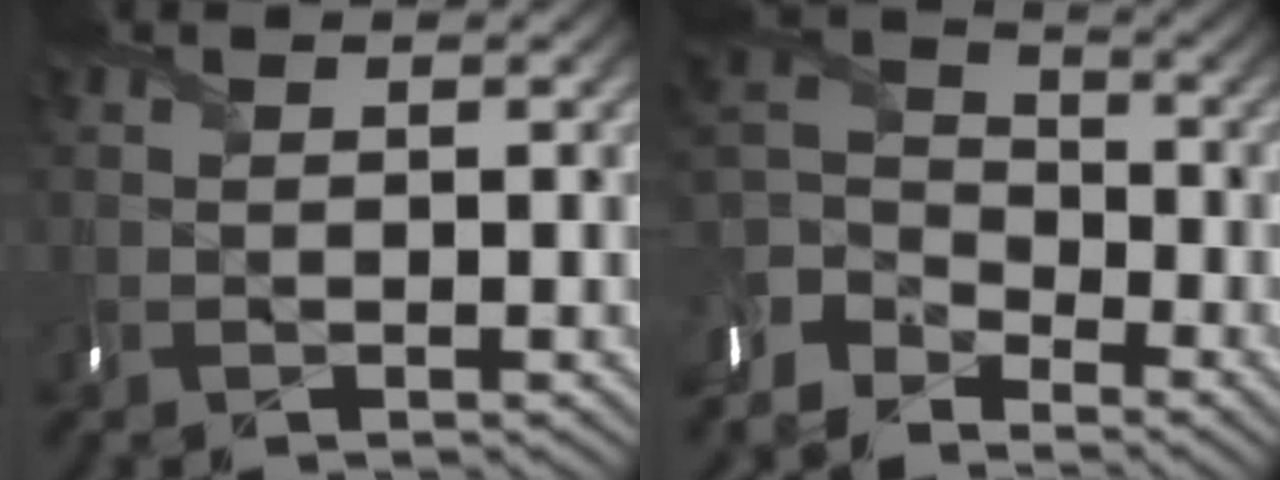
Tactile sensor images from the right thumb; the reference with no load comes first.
{"total": 5.5, "force": [-4.5, 2.9, 1.1], "torque": [-0.035, -0.016, -0.104]}